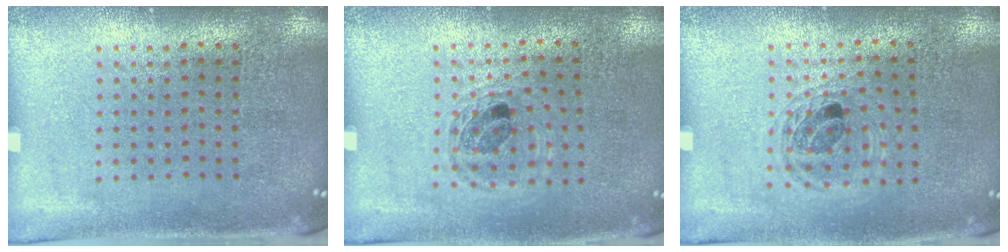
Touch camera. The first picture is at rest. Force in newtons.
{"total": 0.9, "press": 0.9, "slide": 0.2}
{"total": 1.1, "press": 1.0, "slide": 0.3}